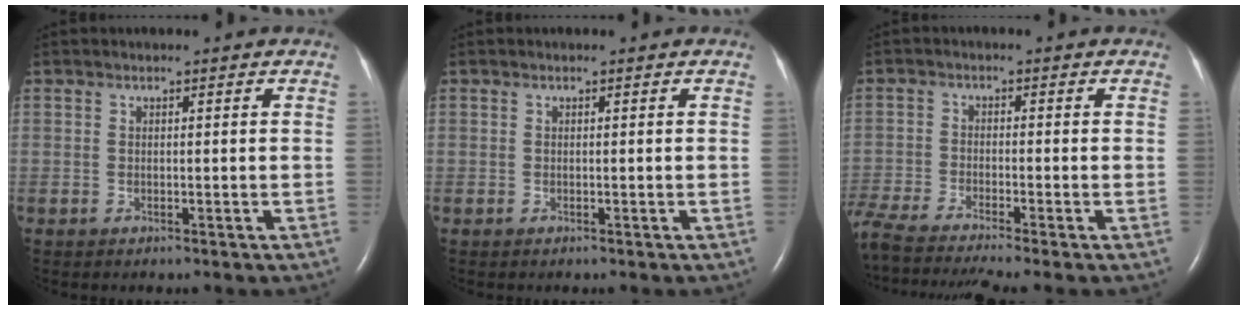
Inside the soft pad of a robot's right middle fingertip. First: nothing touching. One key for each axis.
{"total": 0.0}
{"total": 13.3, "fx": -11.5, "fy": -0.3, "fz": 6.6, "tx": -0.127, "ty": -0.023, "tz": -0.199}